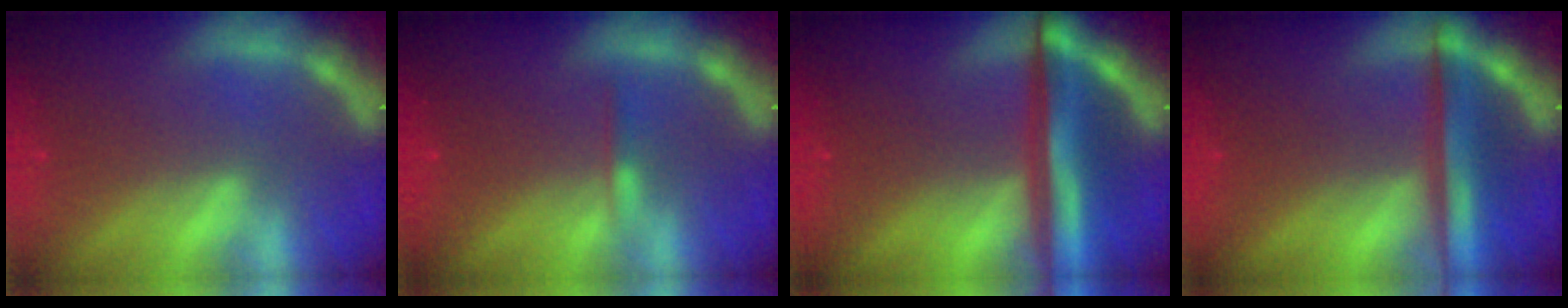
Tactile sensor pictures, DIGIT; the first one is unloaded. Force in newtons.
{"total": 0.9}
{"total": 8.1}
{"total": 5.5}